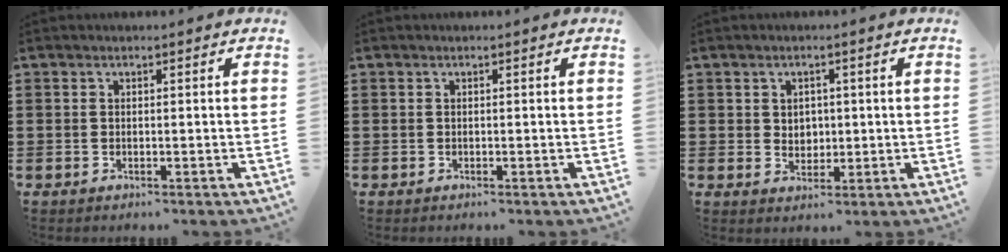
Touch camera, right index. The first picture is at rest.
{"total": 0.0}
{"total": 2.3, "force": [0.6, 2.1, 0.9], "torque": [-0.015, 0.007, 0.008]}